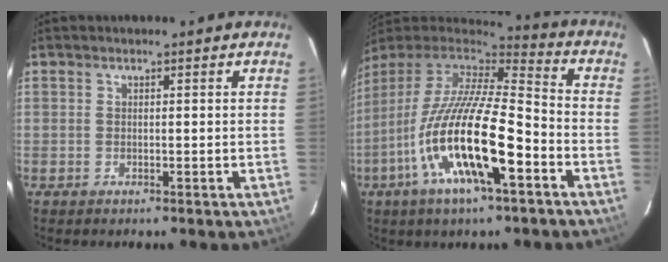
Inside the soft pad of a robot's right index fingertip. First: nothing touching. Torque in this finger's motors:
{"motor_torque": [1.32, -0.82, 1.06, 0.21]}